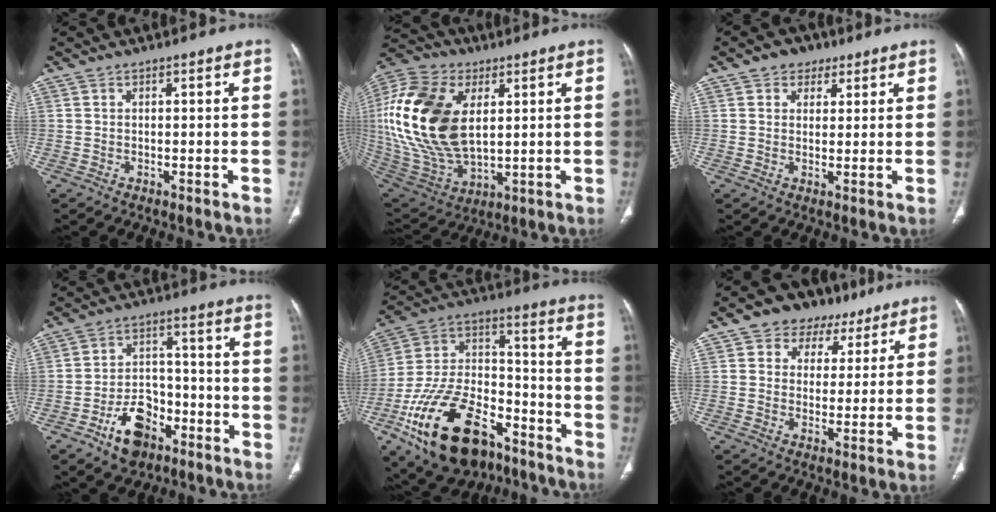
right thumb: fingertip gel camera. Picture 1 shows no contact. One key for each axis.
{"total": 25.5, "fx": 4.7, "fy": 15.2, "fz": 20.0, "tx": -0.418, "ty": -0.021, "tz": 0.092}
{"total": 5.0, "fx": 2.6, "fy": 3.9, "fz": 1.6, "tx": 0.002, "ty": -0.006, "tz": 0.038}
{"total": 10.8, "fx": -5.8, "fy": 7.1, "fz": 5.6, "tx": -0.061, "ty": 0.042, "tz": -0.095}
{"total": 26.2, "fx": -14.3, "fy": 14.4, "fz": 16.5, "tx": -0.331, "ty": 0.066, "tz": -0.240}
{"total": 10.9, "fx": 6.3, "fy": 8.0, "fz": 3.8, "tx": -0.008, "ty": -0.009, "tz": 0.090}